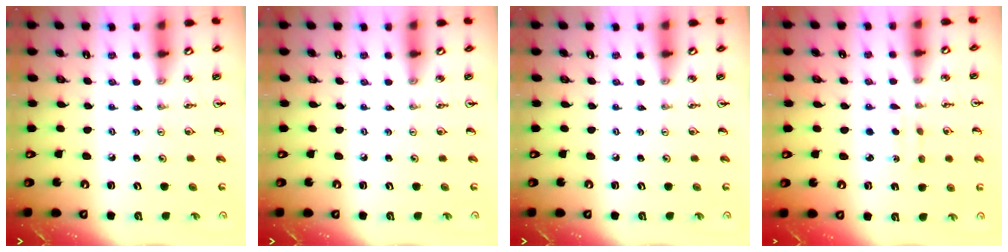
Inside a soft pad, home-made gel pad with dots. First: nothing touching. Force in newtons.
{"total": 0.0}
{"total": 0.0}
{"total": 3.4, "press": 3.4, "slide": 0.5}